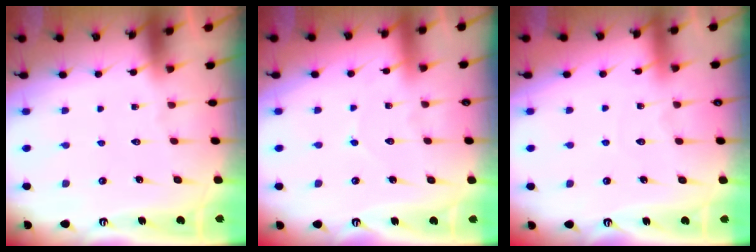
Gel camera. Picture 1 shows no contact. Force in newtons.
{"total": 3.9, "press": 3.8, "slide": 0.3}
{"total": 4.3, "press": 4.3, "slide": 0.5}